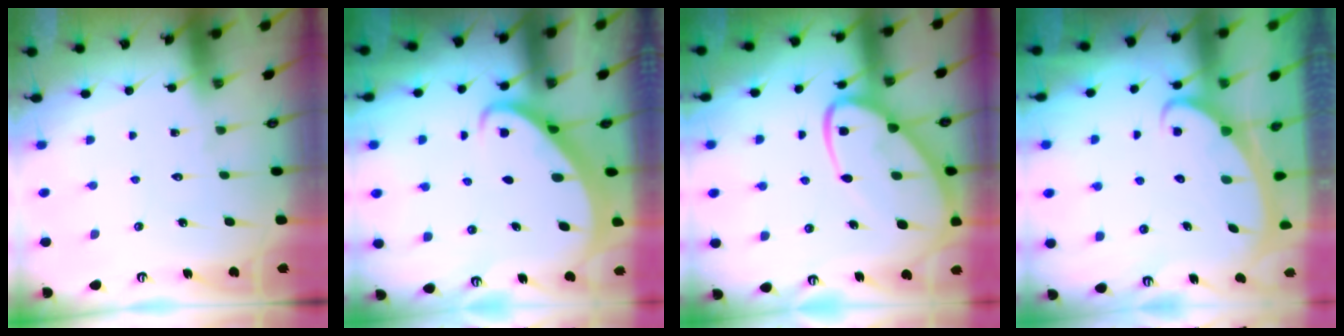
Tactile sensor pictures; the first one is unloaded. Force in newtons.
{"total": 3.0, "press": 3.0, "slide": 0.3}
{"total": 13.8, "press": 13.8, "slide": 1.0}
{"total": 2.3, "press": 2.2, "slide": 0.3}